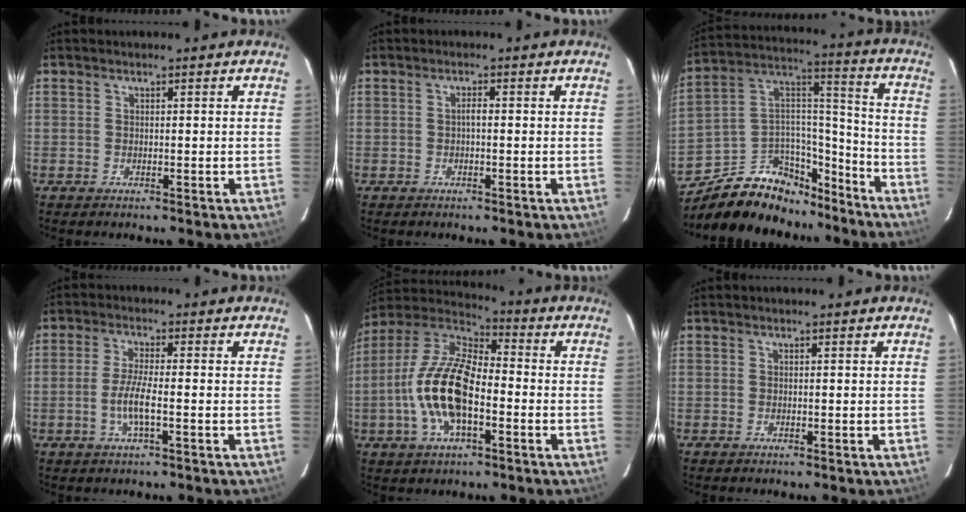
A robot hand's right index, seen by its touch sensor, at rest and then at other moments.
{"total": 1.0, "force": [-0.2, 0.3, 1.0], "torque": [-0.017, 0.006, -0.005]}
{"total": 19.0, "force": [-13.5, 10.9, 7.8], "torque": [-0.161, 0.084, -0.199]}
{"total": 5.4, "force": [-1.6, 0.5, 5.1], "torque": [-0.102, -0.006, -0.032]}
{"total": 16.5, "force": [-3.9, 7.2, 14.3], "torque": [-0.292, 0.003, -0.082]}
{"total": 0.0}